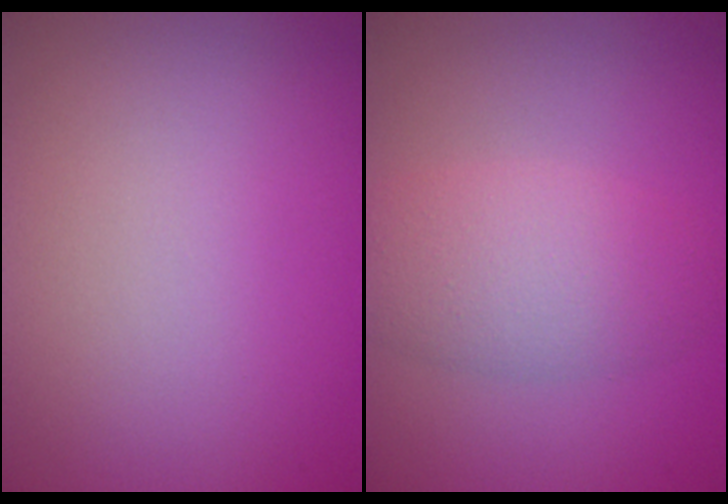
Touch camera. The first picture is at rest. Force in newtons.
{"total": 2.7, "press": 2.7, "slide": 0.3}